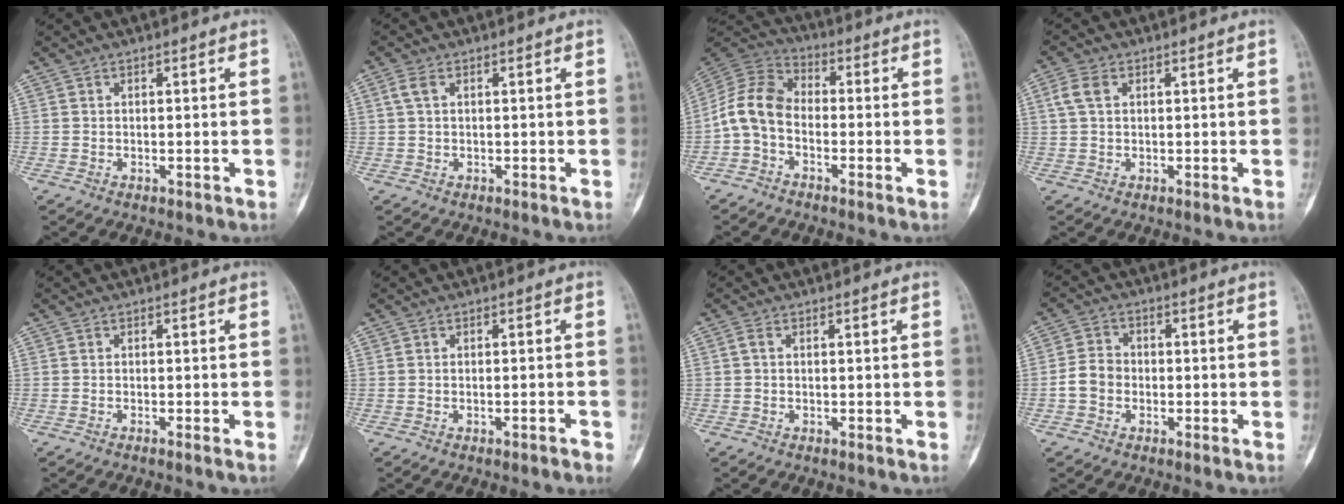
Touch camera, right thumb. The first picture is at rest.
{"total": 2.0, "force": [0.5, 1.0, 1.6], "torque": [-0.039, 0.004, 0.008]}
{"total": 9.0, "force": [-2.2, 5.9, 6.4], "torque": [-0.117, 0.034, -0.064]}
{"total": 3.4, "force": [0.9, 2.2, 2.4], "torque": [-0.057, 0.010, 0.016]}
{"total": 0.7, "force": [-0.5, -0.3, 0.4], "torque": [-0.009, 0.001, -0.015]}
{"total": 1.7, "force": [-1.1, 0.2, 1.2], "torque": [-0.028, 0.006, -0.013]}
{"total": 1.0, "force": [0.0, 0.4, 0.9], "torque": [-0.021, -0.001, -0.005]}
{"total": 4.6, "force": [-1.4, 3.7, 2.5], "torque": [-0.042, 0.018, -0.035]}